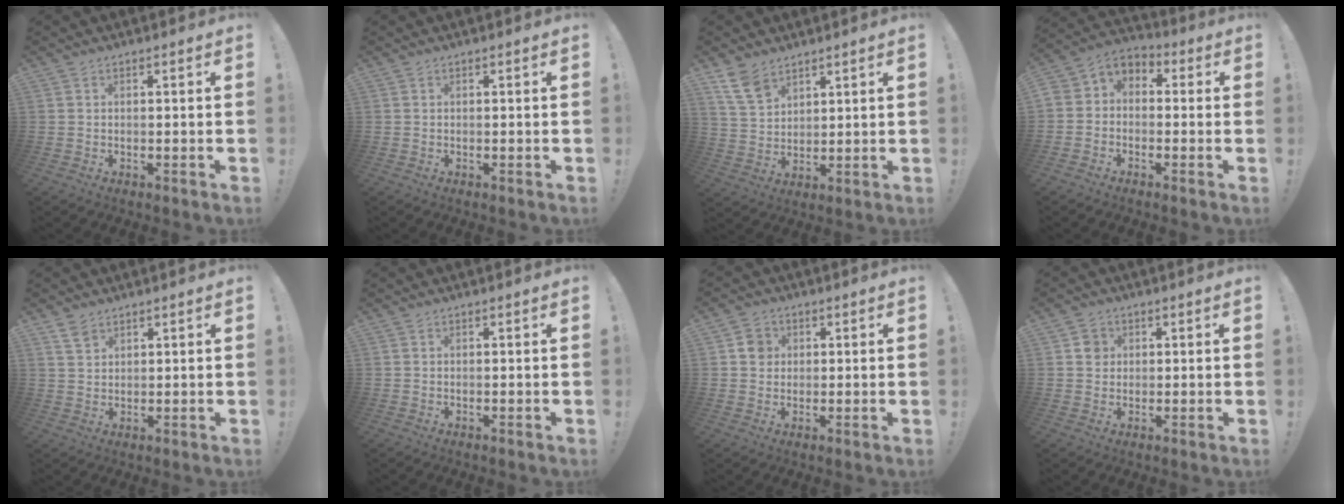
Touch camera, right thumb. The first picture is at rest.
{"total": 0.0}
{"total": 9.0, "force": [6.5, 5.0, 3.8], "torque": [-0.073, -0.033, 0.130]}
{"total": 5.1, "force": [-2.8, 3.9, 1.7], "torque": [-0.029, 0.009, -0.054]}
{"total": 3.4, "force": [2.5, 1.9, 1.5], "torque": [-0.020, -0.014, 0.047]}
{"total": 0.0}
{"total": 4.8, "force": [1.1, 4.5, 1.4], "torque": [-0.007, 0.003, 0.018]}
{"total": 3.6, "force": [0.9, 3.4, 0.8], "torque": [0.000, 0.001, 0.014]}